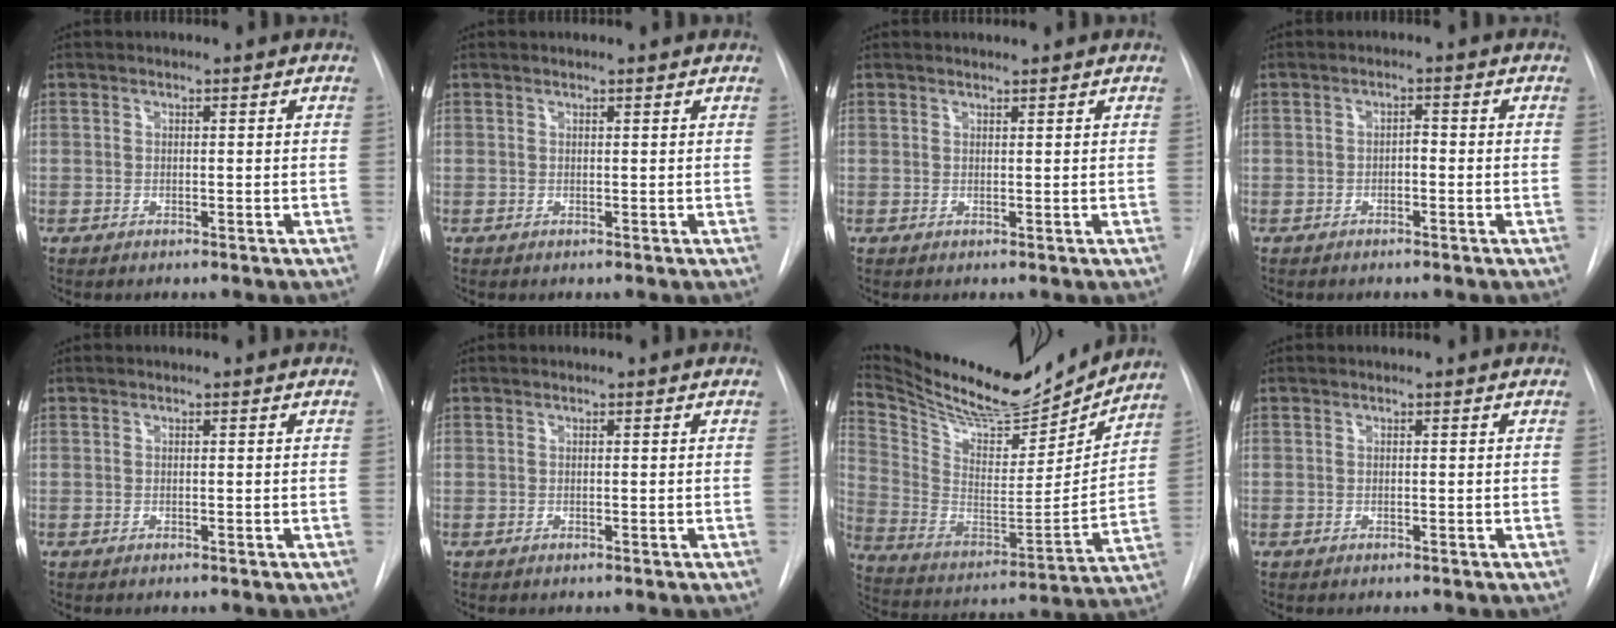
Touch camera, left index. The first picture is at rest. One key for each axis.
{"total": 1.6, "fx": 1.6, "fy": 0.1, "fz": 0.4, "tx": -0.012, "ty": 0.012, "tz": 0.016}
{"total": 0.9, "fx": 0.9, "fy": 0.0, "fz": 0.0, "tx": -0.007, "ty": 0.005, "tz": 0.019}
{"total": 3.3, "fx": -1.4, "fy": 1.4, "fz": 2.7, "tx": -0.043, "ty": 0.014, "tz": -0.024}
{"total": 0.0}
{"total": 0.0}
{"total": 23.4, "fx": 21.5, "fy": 4.3, "fz": 8.1, "tx": -0.155, "ty": -0.032, "tz": 0.339}
{"total": 0.0}